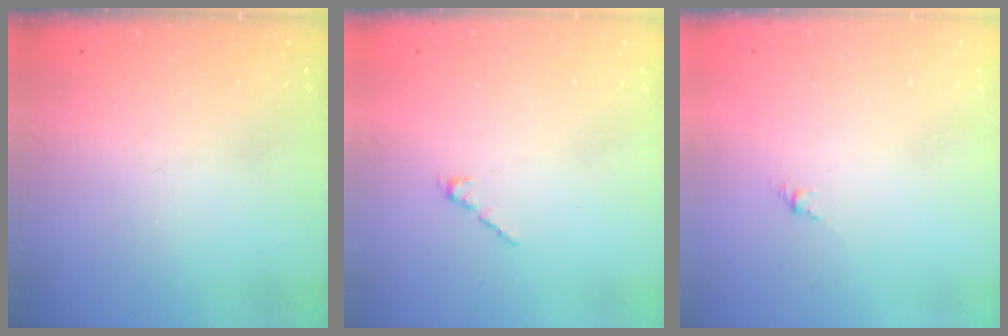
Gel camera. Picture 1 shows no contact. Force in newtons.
{"total": 2.1, "press": 2.0, "slide": 0.7}
{"total": 1.5, "press": 1.4, "slide": 0.6}